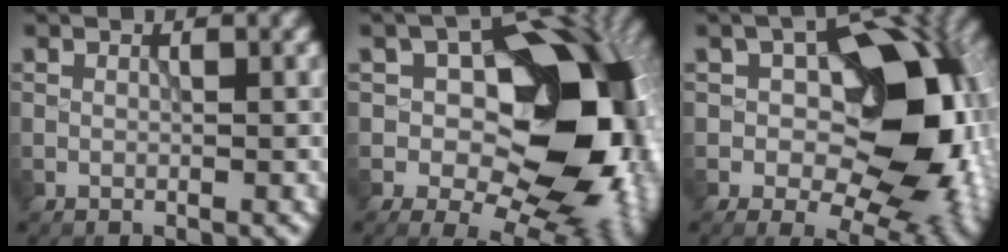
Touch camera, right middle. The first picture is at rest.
{"total": 17.6, "force": [0.0, 10.9, 13.9], "torque": [-0.169, 0.011, -0.007]}
{"total": 15.7, "force": [0.6, 9.7, 12.3], "torque": [-0.135, 0.007, 0.006]}